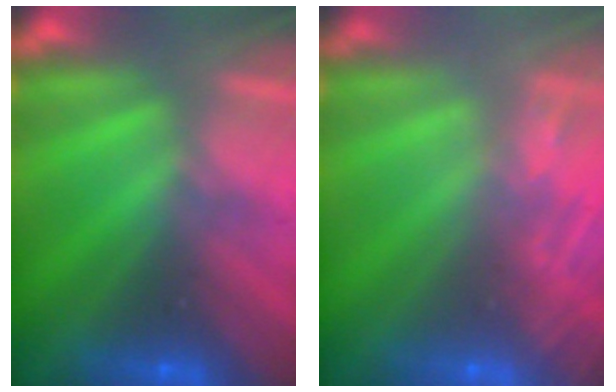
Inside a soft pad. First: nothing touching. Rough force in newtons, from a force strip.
{"total": 8.5}